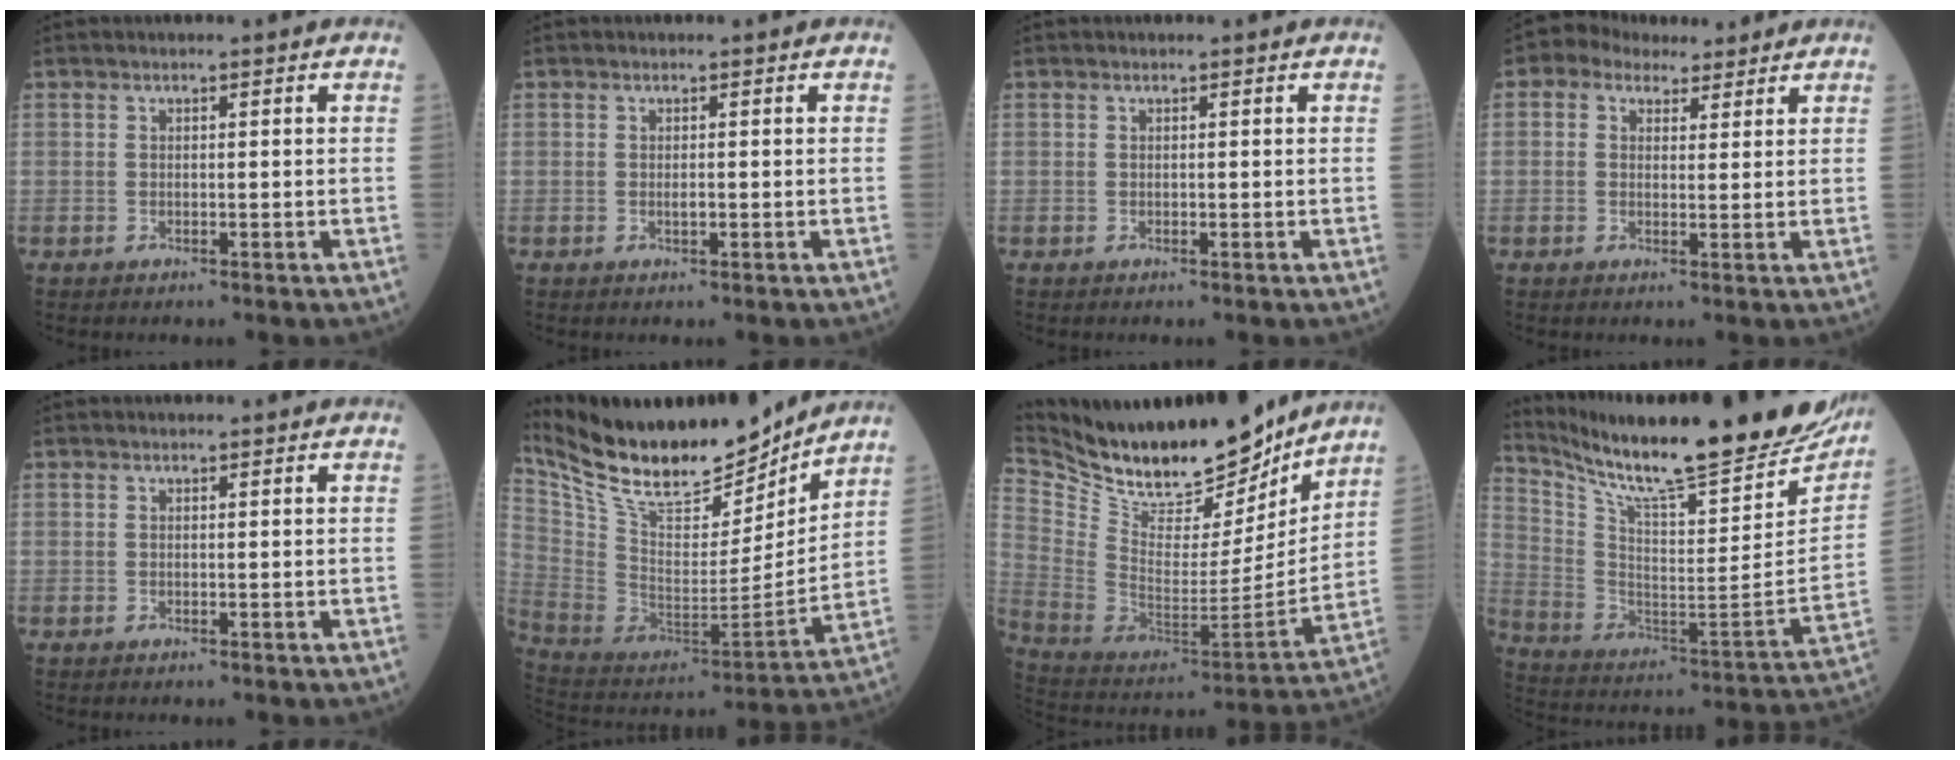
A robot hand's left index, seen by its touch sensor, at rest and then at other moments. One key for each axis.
{"total": 0.7, "fx": -0.1, "fy": 0.3, "fz": 0.6, "tx": -0.012, "ty": -0.001, "tz": -0.002}
{"total": 0.0}
{"total": 5.7, "fx": 4.2, "fy": 3.4, "fz": 2.0, "tx": -0.036, "ty": 0.032, "tz": 0.071}
{"total": 0.0}
{"total": 22.9, "fx": 19.9, "fy": 5.4, "fz": 9.8, "tx": -0.197, "ty": -0.015, "tz": 0.338}
{"total": 24.6, "fx": 21.0, "fy": 7.0, "fz": 10.8, "tx": -0.215, "ty": -0.024, "tz": 0.345}
{"total": 30.8, "fx": 26.7, "fy": 3.5, "fz": 15.0, "tx": -0.263, "ty": -0.093, "tz": 0.380}